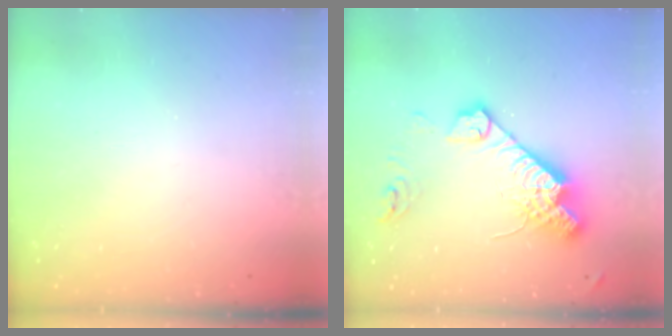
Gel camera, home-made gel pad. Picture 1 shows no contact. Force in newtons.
{"total": 17.6, "press": 17.6, "slide": 1.3}